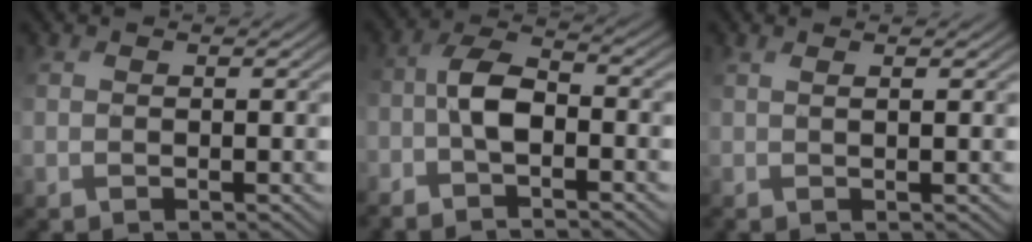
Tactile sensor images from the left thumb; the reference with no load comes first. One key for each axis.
{"total": 5.5, "fx": -2.5, "fy": 2.2, "fz": 4.4, "tx": -0.086, "ty": 0.009, "tz": -0.062}
{"total": 1.5, "fx": 0.5, "fy": 0.3, "fz": 1.4, "tx": -0.027, "ty": 0.007, "tz": 0.003}